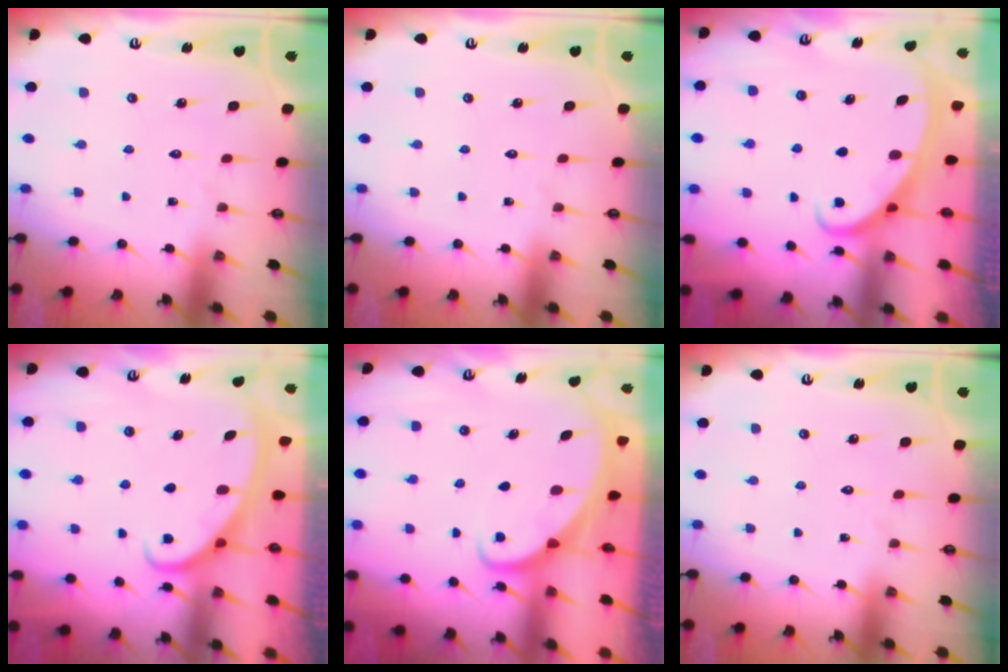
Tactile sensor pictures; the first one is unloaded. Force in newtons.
{"total": 0.0}
{"total": 2.5, "press": 2.5, "slide": 0.4}
{"total": 2.8, "press": 2.8, "slide": 0.4}
{"total": 2.7, "press": 2.7, "slide": 0.4}
{"total": 0.0}